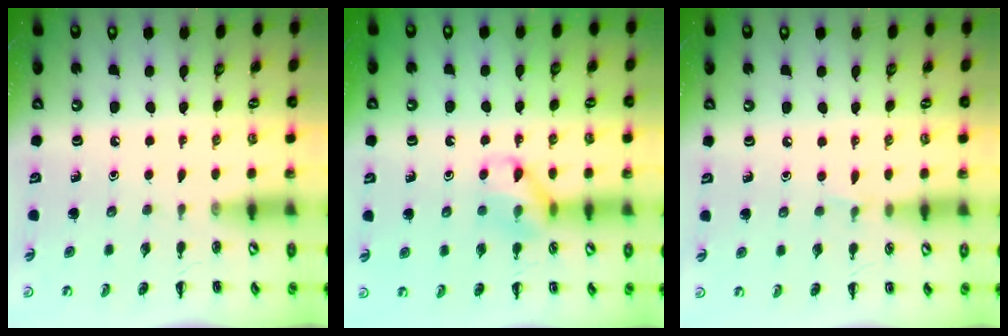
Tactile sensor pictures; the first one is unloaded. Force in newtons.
{"total": 10.3, "press": 10.3, "slide": 1.0}
{"total": 3.7, "press": 3.5, "slide": 1.2}